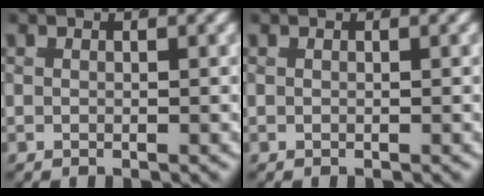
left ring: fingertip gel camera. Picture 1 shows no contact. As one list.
[{"total": 0.0}]